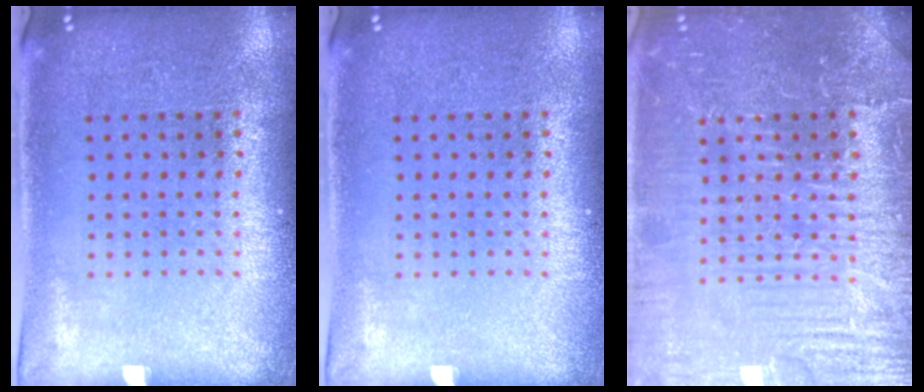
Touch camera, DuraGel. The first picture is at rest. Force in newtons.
{"total": 0.0}
{"total": 5.7, "press": 5.6, "slide": 0.7}